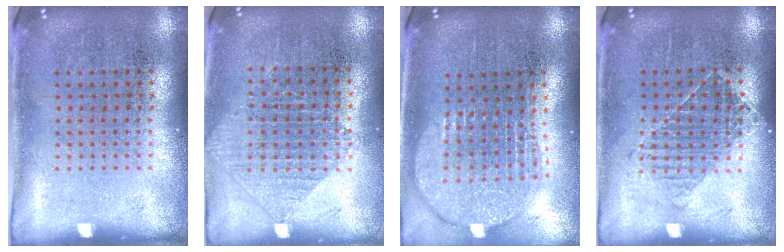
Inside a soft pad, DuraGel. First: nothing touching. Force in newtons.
{"total": 0.9, "press": 0.9, "slide": 0.2}
{"total": 1.9, "press": 1.6, "slide": 1.0}
{"total": 1.1, "press": 0.9, "slide": 0.6}